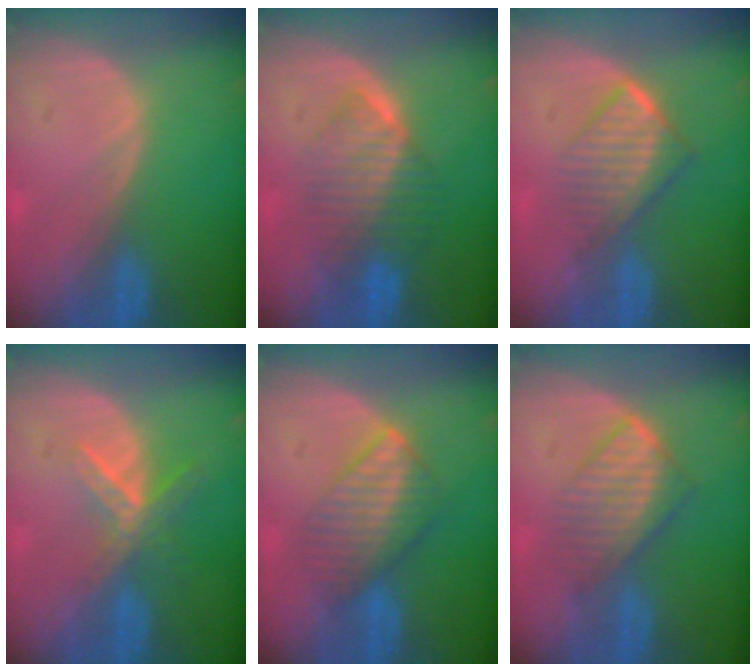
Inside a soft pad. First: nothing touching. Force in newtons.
{"total": 6.5, "press": 6.5, "slide": 0.1}
{"total": 6.7, "press": 5.8, "slide": 3.3}
{"total": 5.8, "press": 5.0, "slide": 2.9}
{"total": 6.6, "press": 6.5, "slide": 1.3}
{"total": 6.3, "press": 6.1, "slide": 1.2}